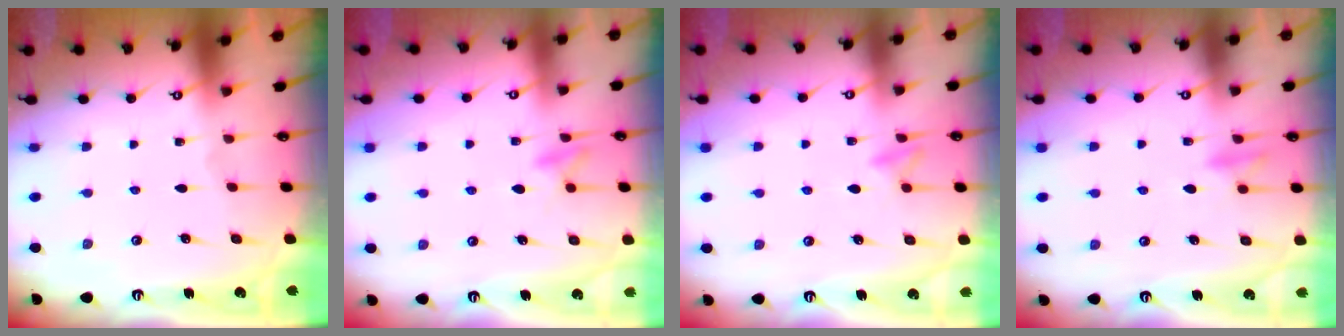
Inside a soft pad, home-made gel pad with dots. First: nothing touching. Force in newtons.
{"total": 8.2, "press": 8.2, "slide": 0.8}
{"total": 8.3, "press": 8.1, "slide": 1.7}
{"total": 9.3, "press": 9.2, "slide": 1.3}